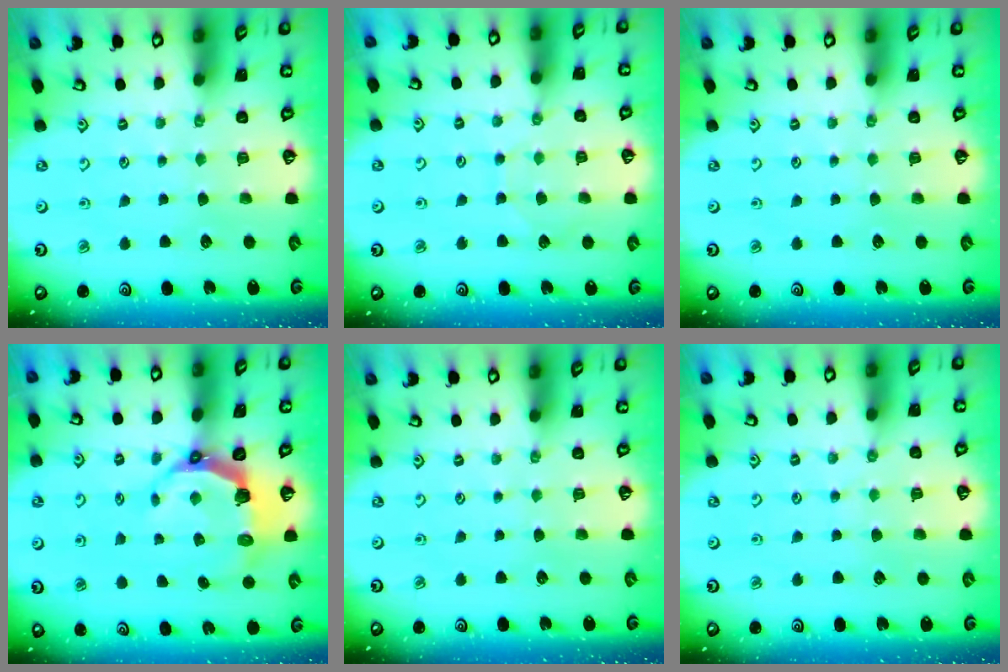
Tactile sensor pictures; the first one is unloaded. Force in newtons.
{"total": 4.8, "press": 4.8, "slide": 0.6}
{"total": 0.0}
{"total": 8.1, "press": 6.4, "slide": 5.0}
{"total": 0.0}
{"total": 2.7, "press": 2.7, "slide": 0.5}